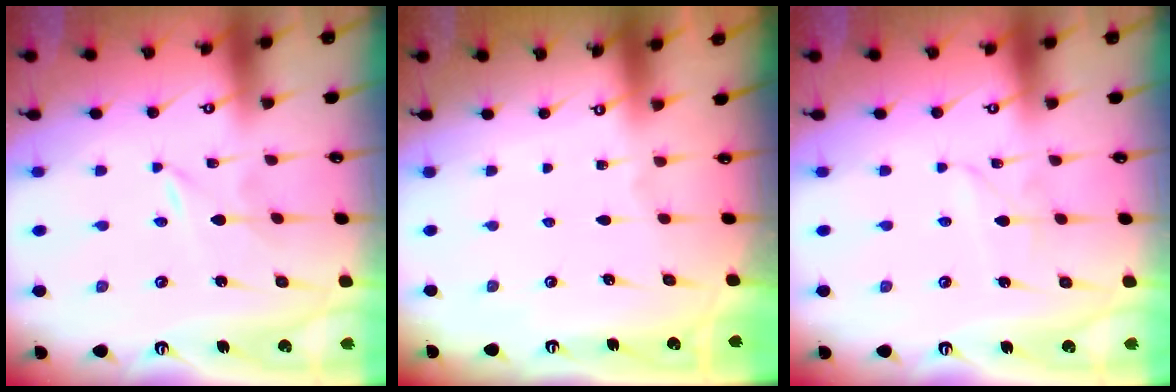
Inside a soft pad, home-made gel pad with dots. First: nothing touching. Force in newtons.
{"total": 0.0}
{"total": 1.7, "press": 1.7, "slide": 0.2}